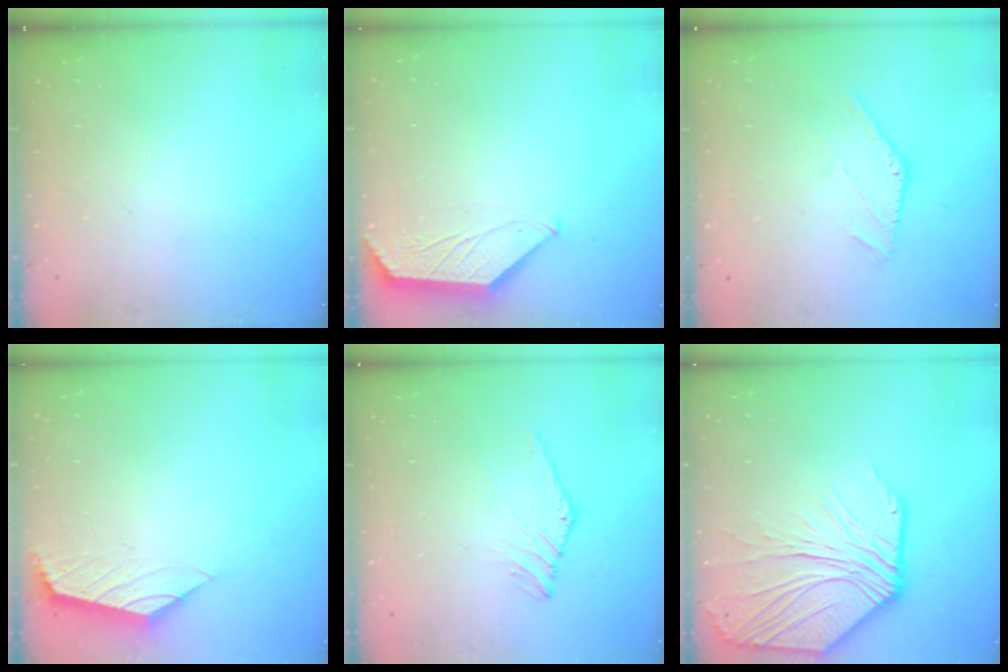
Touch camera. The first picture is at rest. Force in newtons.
{"total": 1.3, "press": 1.3, "slide": 0.3}
{"total": 0.0}
{"total": 0.9, "press": 0.9, "slide": 0.3}
{"total": 0.9, "press": 0.8, "slide": 0.3}
{"total": 10.9, "press": 10.7, "slide": 2.1}